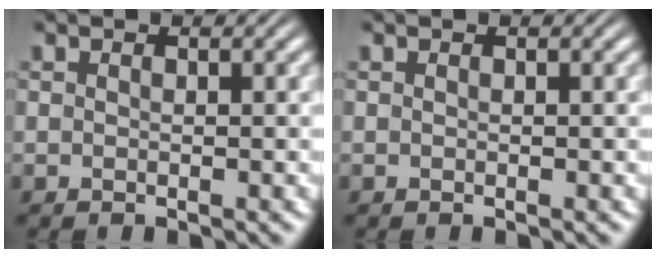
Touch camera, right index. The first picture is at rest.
{"total": 0.0}